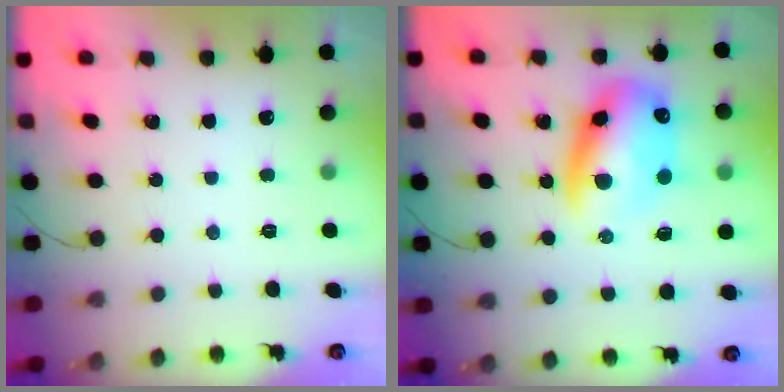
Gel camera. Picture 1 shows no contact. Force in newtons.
{"total": 13.5, "press": 13.2, "slide": 3.1}